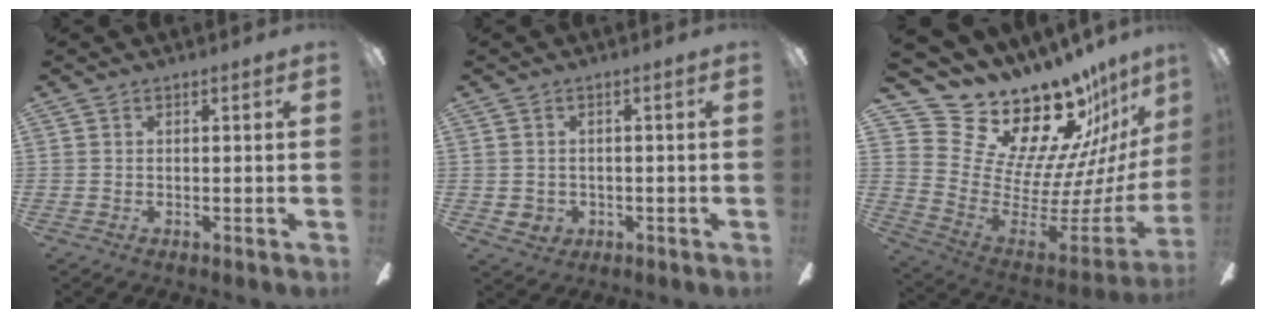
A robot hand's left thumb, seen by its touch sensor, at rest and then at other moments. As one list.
[{"total": 2.5, "force": [-0.2, 2.2, 1.3], "torque": [-0.031, 0.001, -0.005]}, {"total": 23.0, "force": [18.9, 9.8, 8.9], "torque": [-0.147, -0.177, 0.376]}]